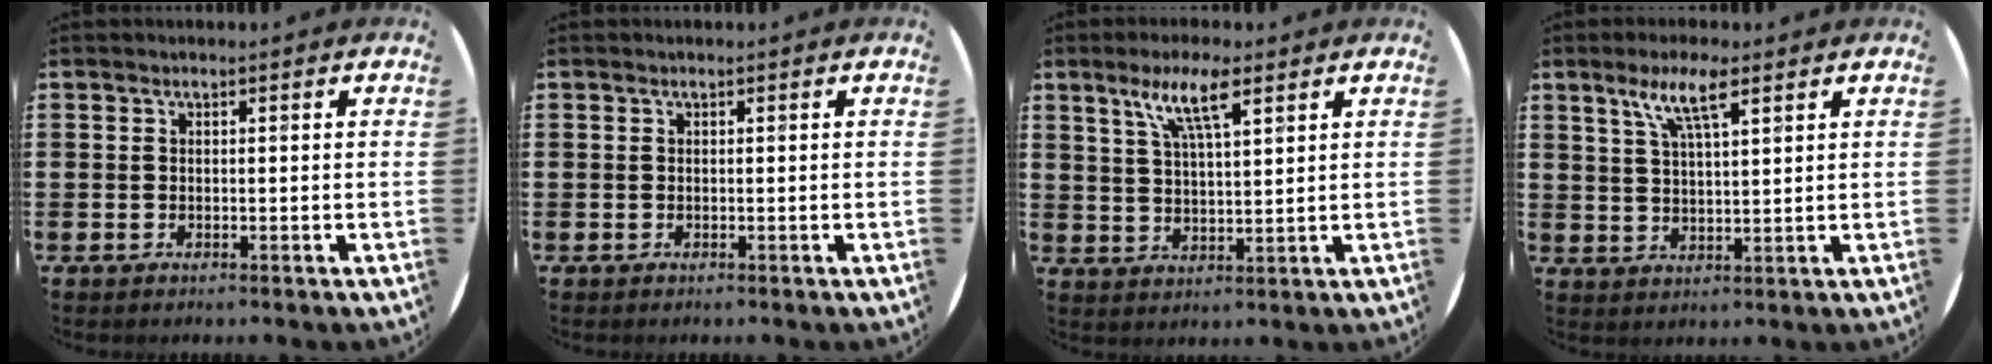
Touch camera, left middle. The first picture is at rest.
{"total": 0.0}
{"total": 7.3, "force": [4.8, 1.7, 5.3], "torque": [-0.109, 0.001, 0.080]}
{"total": 6.3, "force": [4.1, 1.4, 4.6], "torque": [-0.093, 0.003, 0.068]}